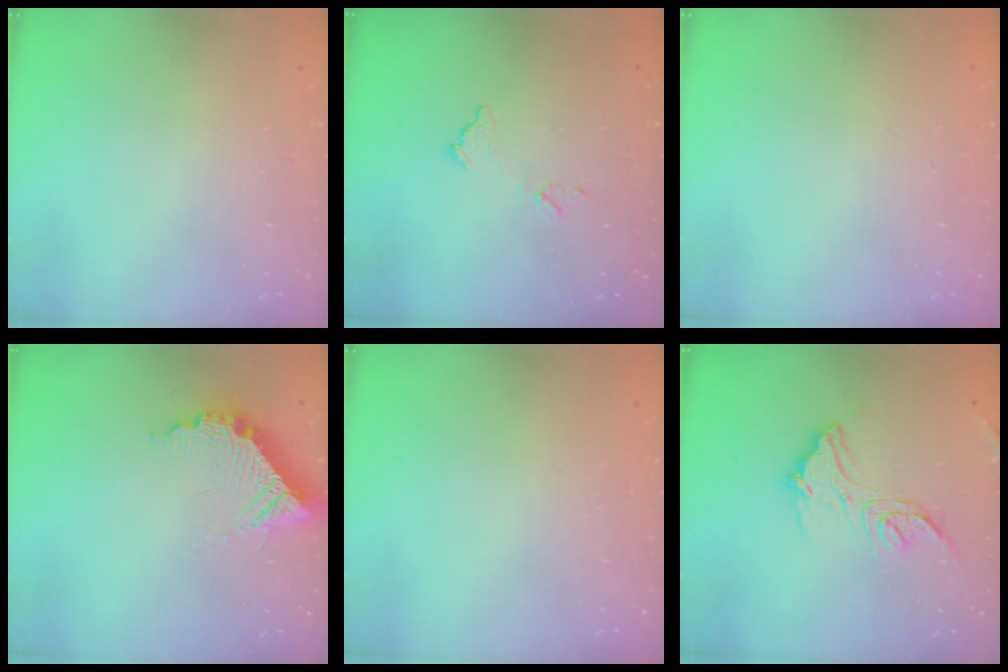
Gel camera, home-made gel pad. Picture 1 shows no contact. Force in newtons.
{"total": 7.4, "press": 7.4, "slide": 0.4}
{"total": 0.0}
{"total": 12.3, "press": 12.3, "slide": 0.7}
{"total": 0.0}
{"total": 13.8, "press": 13.8, "slide": 0.9}